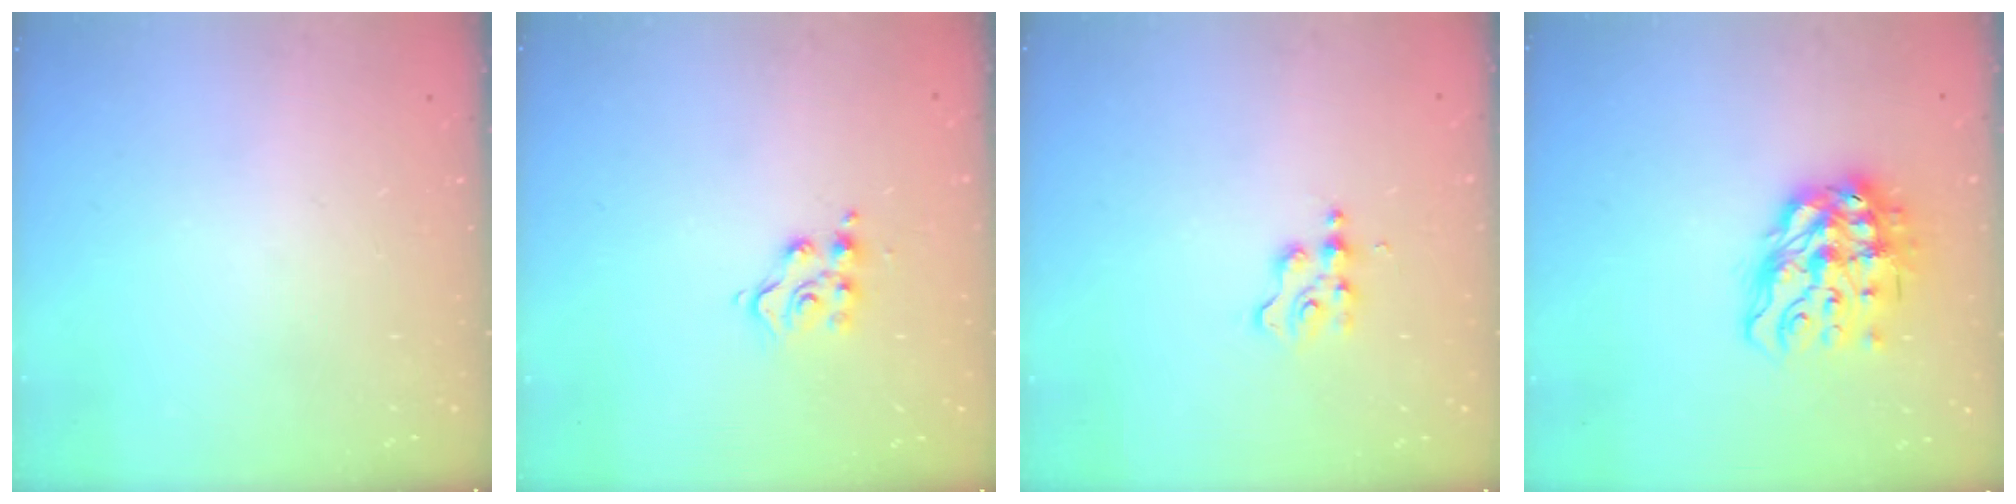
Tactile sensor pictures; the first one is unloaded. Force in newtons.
{"total": 8.7, "press": 8.6, "slide": 0.4}
{"total": 3.1, "press": 3.1, "slide": 0.4}
{"total": 13.9, "press": 13.8, "slide": 1.2}